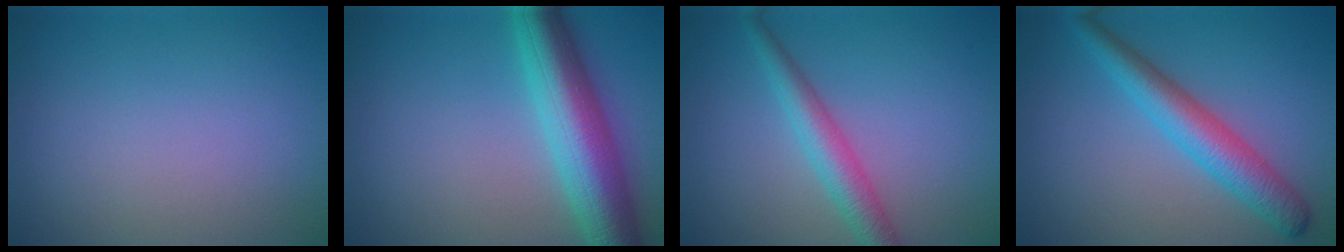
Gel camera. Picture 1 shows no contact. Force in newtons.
{"total": 8.0, "press": 7.9, "slide": 0.2}
{"total": 3.4, "press": 3.4, "slide": 0.0}
{"total": 4.5, "press": 4.5, "slide": 0.1}